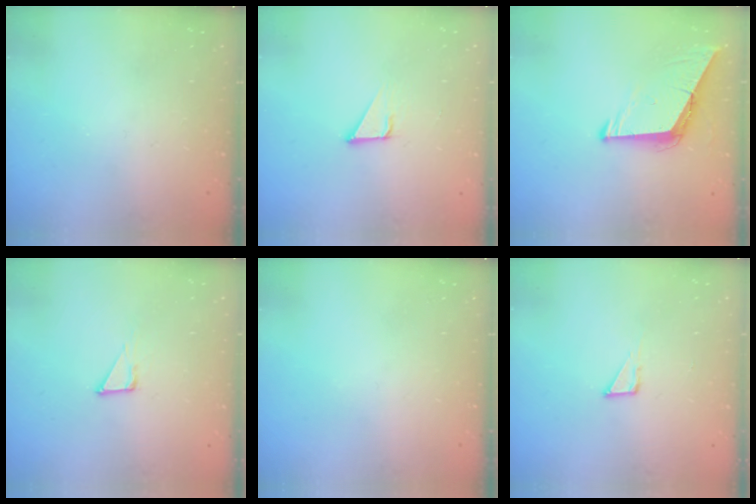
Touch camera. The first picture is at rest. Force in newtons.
{"total": 2.1, "press": 2.1, "slide": 0.1}
{"total": 8.6, "press": 8.5, "slide": 0.8}
{"total": 5.1, "press": 5.0, "slide": 0.4}
{"total": 0.0}
{"total": 2.8, "press": 2.8, "slide": 0.2}